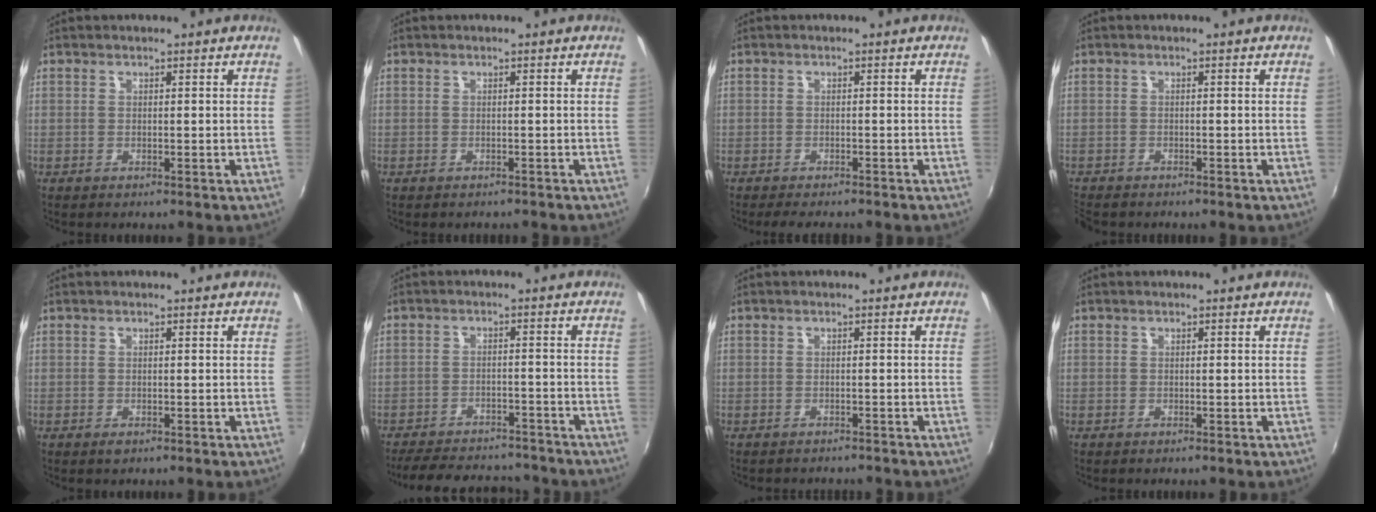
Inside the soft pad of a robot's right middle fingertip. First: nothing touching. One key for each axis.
{"total": 1.3, "fx": -1.1, "fy": 0.4, "fz": 0.4, "tx": -0.011, "ty": -0.003, "tz": -0.013}
{"total": 4.5, "fx": -3.9, "fy": 1.2, "fz": 2.0, "tx": -0.047, "ty": -0.011, "tz": -0.059}
{"total": 3.0, "fx": -2.8, "fy": 0.8, "fz": 0.8, "tx": -0.028, "ty": -0.018, "tz": -0.052}
{"total": 0.6, "fx": -0.4, "fy": 0.4, "fz": 0.3, "tx": -0.006, "ty": -0.004, "tz": -0.007}
{"total": 16.6, "fx": -14.5, "fy": 5.3, "fz": 6.1, "tx": -0.139, "ty": 0.006, "tz": -0.193}
{"total": 3.1, "fx": -2.9, "fy": 0.8, "fz": 0.8, "tx": -0.021, "ty": -0.011, "tz": -0.039}
{"total": 0.0}